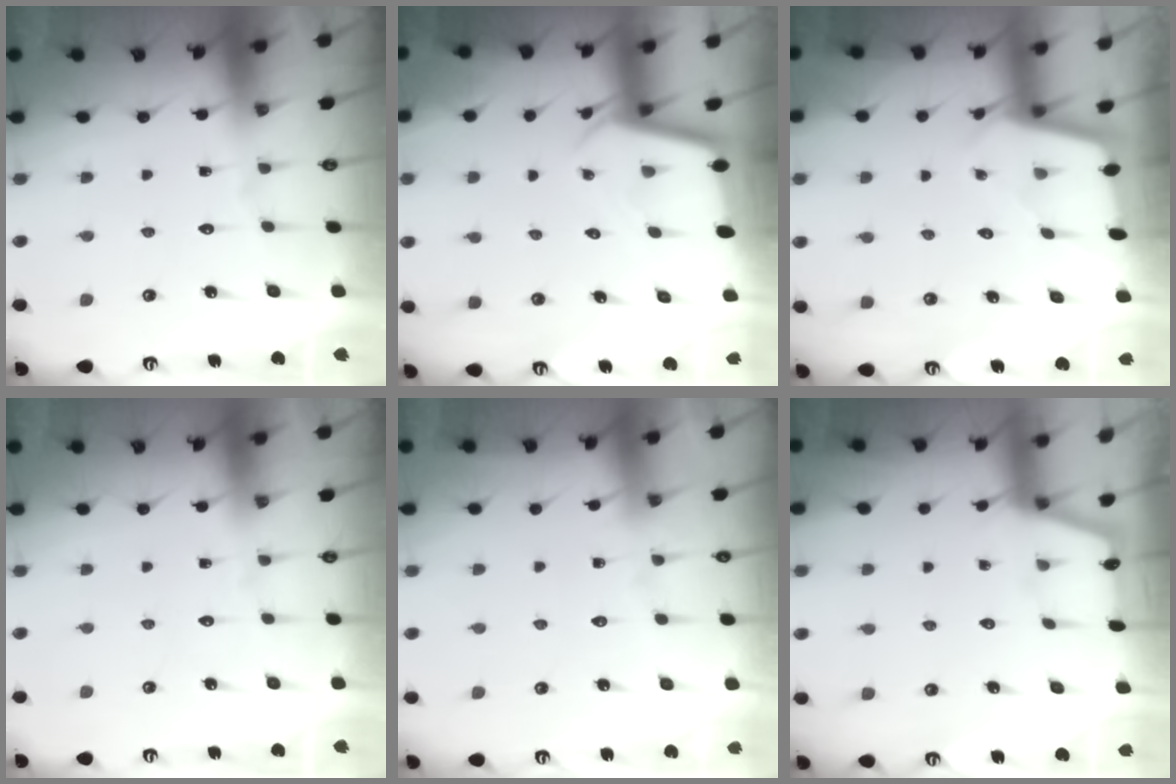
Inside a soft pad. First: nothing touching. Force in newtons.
{"total": 2.5, "press": 2.5, "slide": 0.1}
{"total": 1.8, "press": 1.8, "slide": 0.1}
{"total": 0.0}
{"total": 2.8, "press": 2.7, "slide": 0.5}
{"total": 1.4, "press": 1.3, "slide": 0.3}